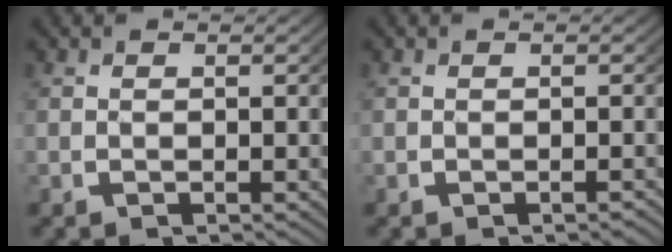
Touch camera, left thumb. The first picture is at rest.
{"total": 0.6, "force": [-0.5, 0.0, 0.3], "torque": [-0.007, 0.001, -0.006]}